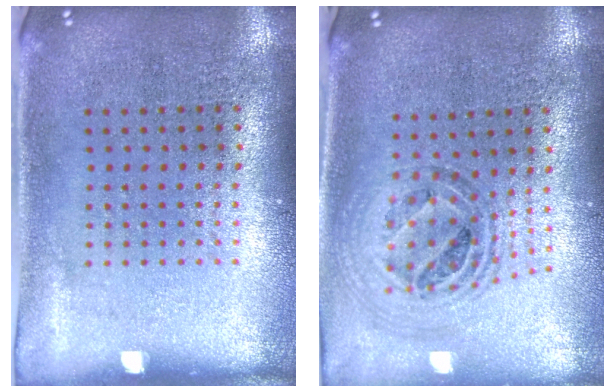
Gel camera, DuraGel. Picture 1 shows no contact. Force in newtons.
{"total": 1.0, "press": 1.0, "slide": 0.2}